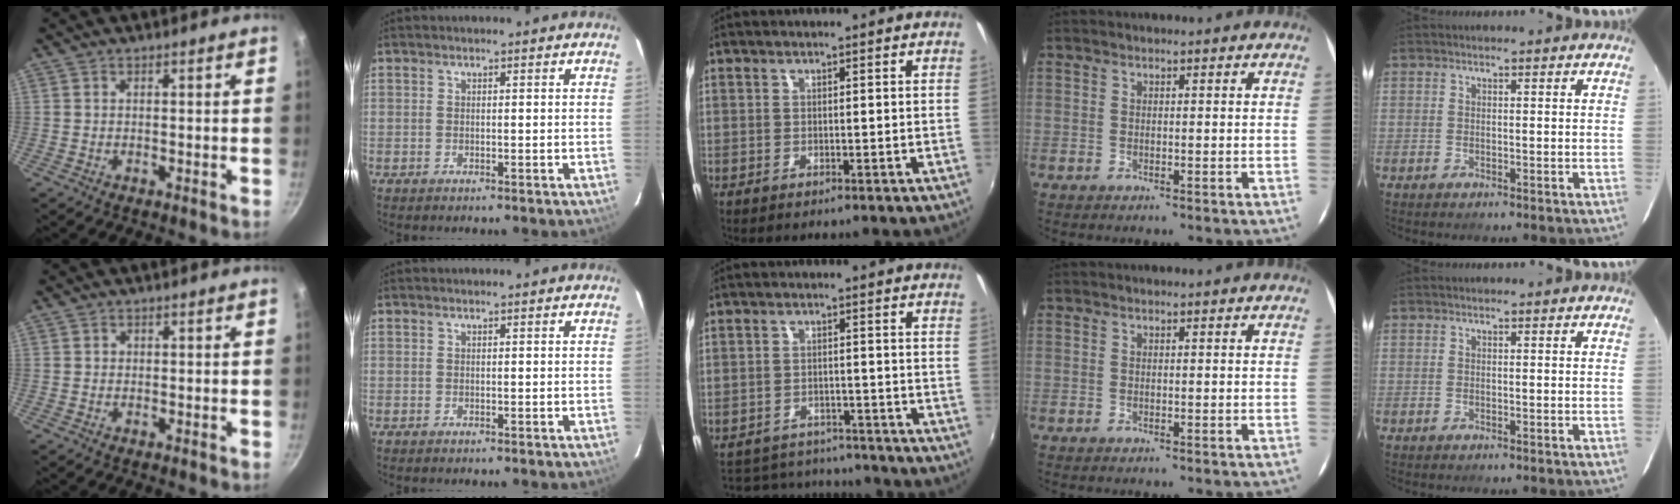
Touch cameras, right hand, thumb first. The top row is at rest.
{"thumb": {"total": 0.6, "force": [0.1, 0.6, 0.1], "torque": [0.003, 0.002, 0.000]}, "middle": {"total": 11.1, "force": [-9.9, 4.3, 2.3], "torque": [-0.062, 0.023, -0.136]}}